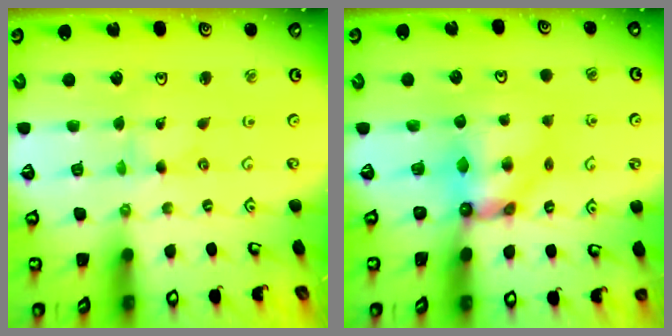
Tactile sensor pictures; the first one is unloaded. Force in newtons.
{"total": 7.8, "press": 7.8, "slide": 0.5}